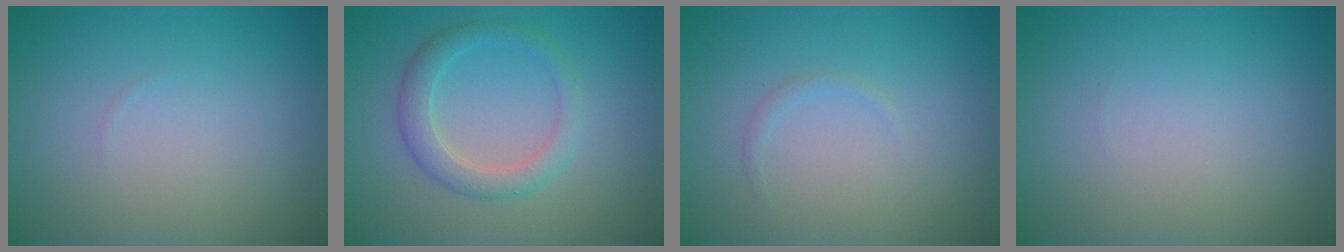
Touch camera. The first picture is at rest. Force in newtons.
{"total": 2.7, "press": 2.7, "slide": 0.2}
{"total": 0.6, "press": 0.6, "slide": 0.0}
{"total": 0.0}